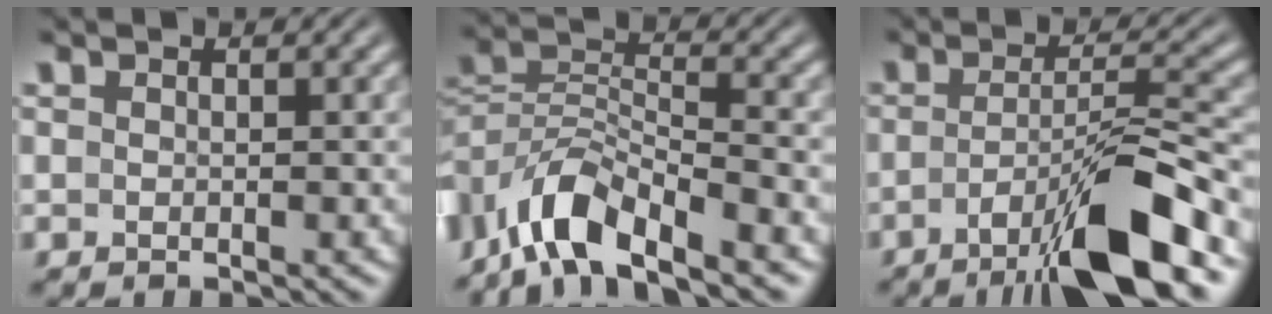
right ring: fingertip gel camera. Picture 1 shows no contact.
{"total": 7.2, "force": [-3.4, 4.0, 4.9], "torque": [-0.113, -0.029, -0.043]}
{"total": 7.4, "force": [-3.6, 1.0, 6.4], "torque": [-0.093, -0.016, -0.050]}